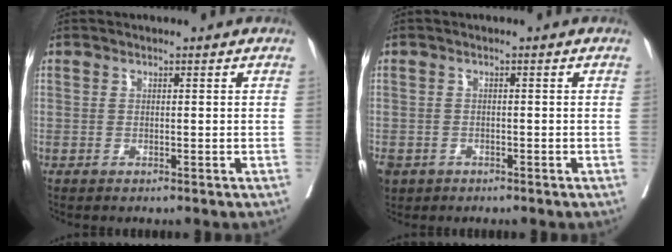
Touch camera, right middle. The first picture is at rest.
{"total": 5.3, "force": [-3.0, 4.1, 1.6], "torque": [-0.048, -0.005, -0.048]}